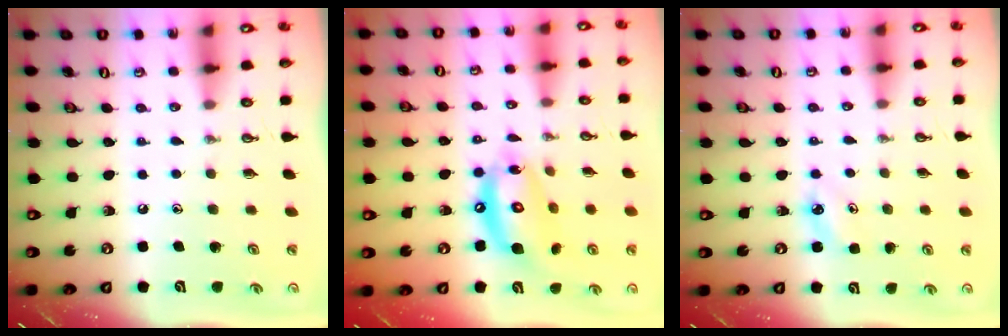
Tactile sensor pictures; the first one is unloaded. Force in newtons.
{"total": 13.5, "press": 13.4, "slide": 1.3}
{"total": 3.9, "press": 3.8, "slide": 0.4}